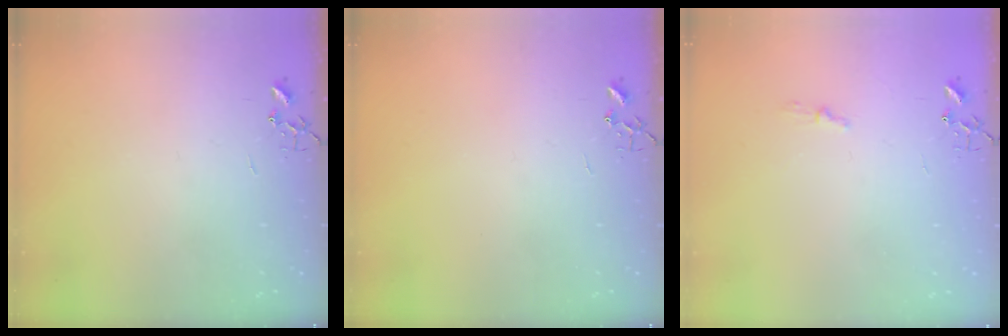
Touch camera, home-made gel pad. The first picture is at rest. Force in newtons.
{"total": 0.0}
{"total": 3.8, "press": 3.7, "slide": 0.5}